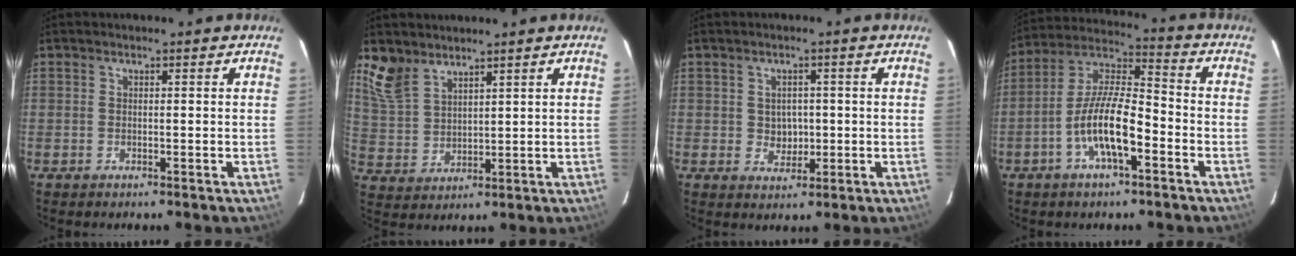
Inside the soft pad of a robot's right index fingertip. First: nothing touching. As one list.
[{"total": 7.4, "force": [5.8, 3.6, 2.8], "torque": [-0.064, 0.011, 0.129]}, {"total": 3.6, "force": [0.0, 3.3, 1.4], "torque": [-0.024, 0.008, 0.005]}, {"total": 12.1, "force": [-4.9, 3.5, 10.5], "torque": [-0.214, 0.005, -0.095]}]